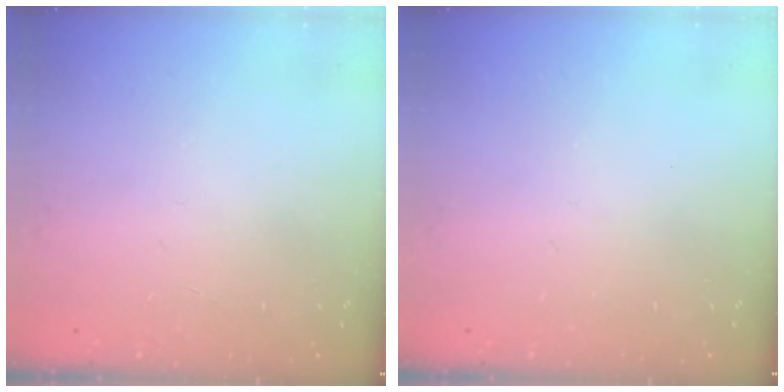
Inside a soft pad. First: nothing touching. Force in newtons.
{"total": 0.0}